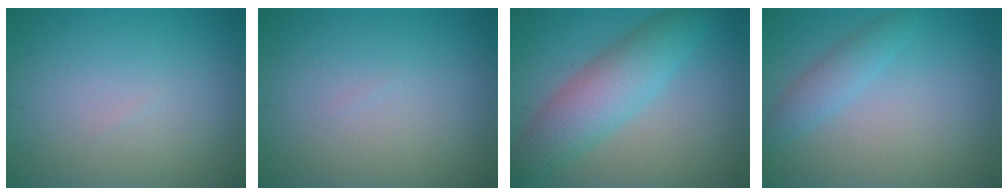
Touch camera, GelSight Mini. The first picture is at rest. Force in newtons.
{"total": 0.0}
{"total": 5.8, "press": 5.8, "slide": 0.1}
{"total": 2.1, "press": 2.0, "slide": 0.2}